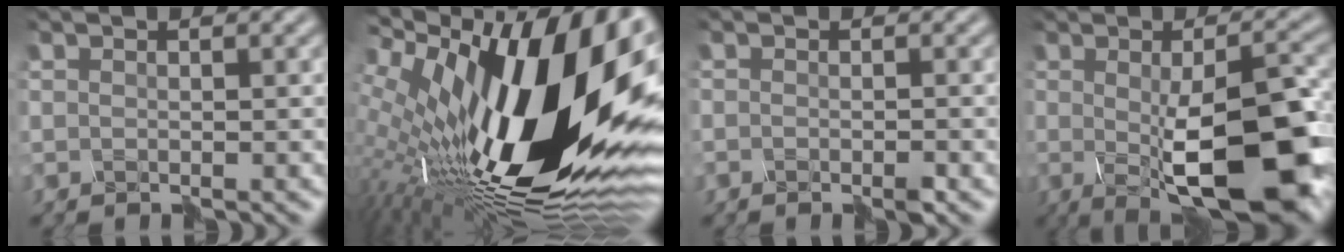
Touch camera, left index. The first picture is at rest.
{"total": 19.7, "force": [1.6, 8.7, 17.6], "torque": [-0.320, -0.013, 0.012]}
{"total": 1.4, "force": [-1.3, -0.4, 0.3], "torque": [-0.006, -0.008, -0.019]}
{"total": 11.4, "force": [-3.1, 3.8, 10.4], "torque": [-0.145, -0.011, -0.044]}